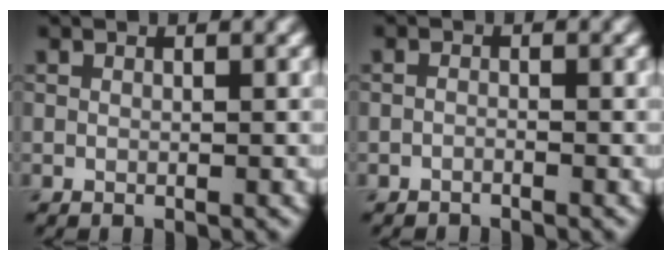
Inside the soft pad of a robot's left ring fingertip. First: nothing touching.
{"total": 0.7, "force": [-0.7, 0.2, 0.1], "torque": [0.000, 0.000, -0.015]}